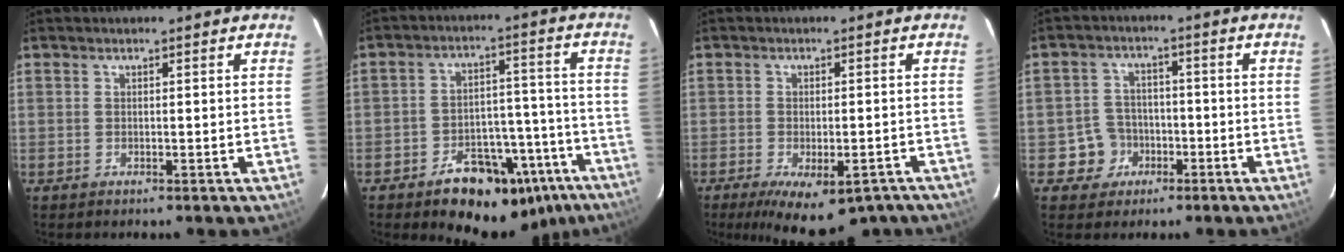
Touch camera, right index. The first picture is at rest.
{"total": 19.3, "force": [-13.1, 10.8, 9.2], "torque": [-0.145, 0.043, -0.153]}
{"total": 12.7, "force": [-8.8, 5.2, 7.5], "torque": [-0.136, -0.020, -0.115]}
{"total": 5.9, "force": [-2.4, 5.4, 0.5], "torque": [-0.021, 0.022, -0.033]}